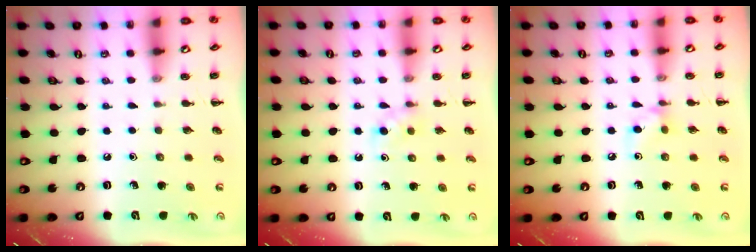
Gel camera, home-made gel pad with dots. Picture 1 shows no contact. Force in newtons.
{"total": 3.0, "press": 2.7, "slide": 1.2}
{"total": 6.5, "press": 6.3, "slide": 1.5}